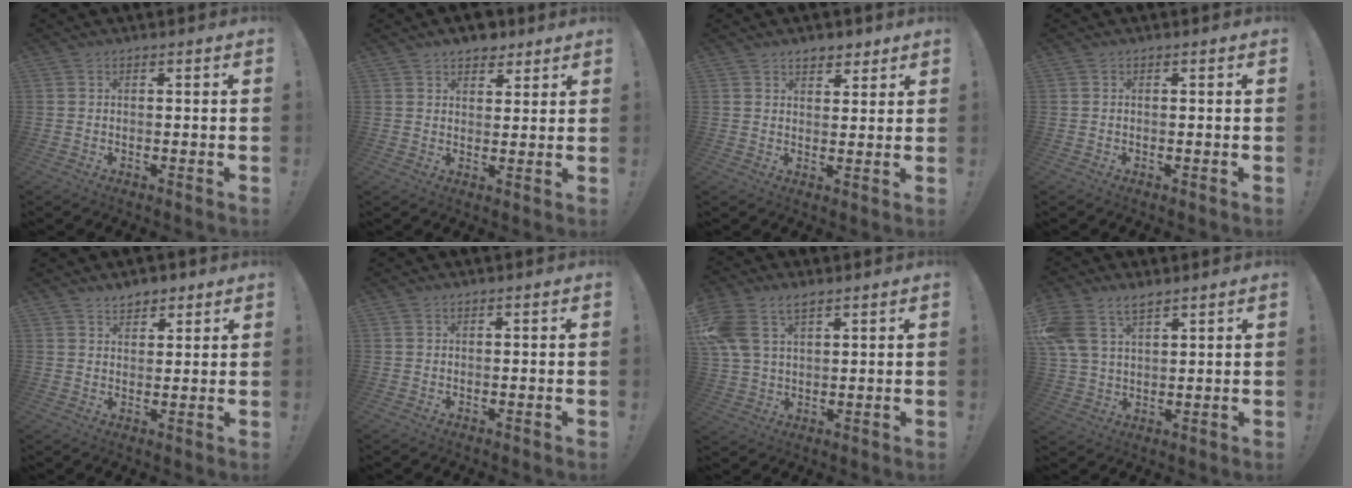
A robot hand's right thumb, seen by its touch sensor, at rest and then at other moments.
{"total": 6.0, "force": [4.6, 3.3, 2.0], "torque": [-0.018, -0.023, 0.083]}
{"total": 4.4, "force": [3.2, 2.6, 1.5], "torque": [-0.010, -0.013, 0.056]}
{"total": 0.0}
{"total": 4.1, "force": [3.3, 2.3, 0.9], "torque": [0.002, -0.018, 0.059]}
{"total": 0.0}
{"total": 9.4, "force": [5.4, 5.5, 5.5], "torque": [-0.106, -0.014, 0.107]}
{"total": 9.0, "force": [5.9, 4.9, 4.7], "torque": [-0.097, -0.020, 0.117]}